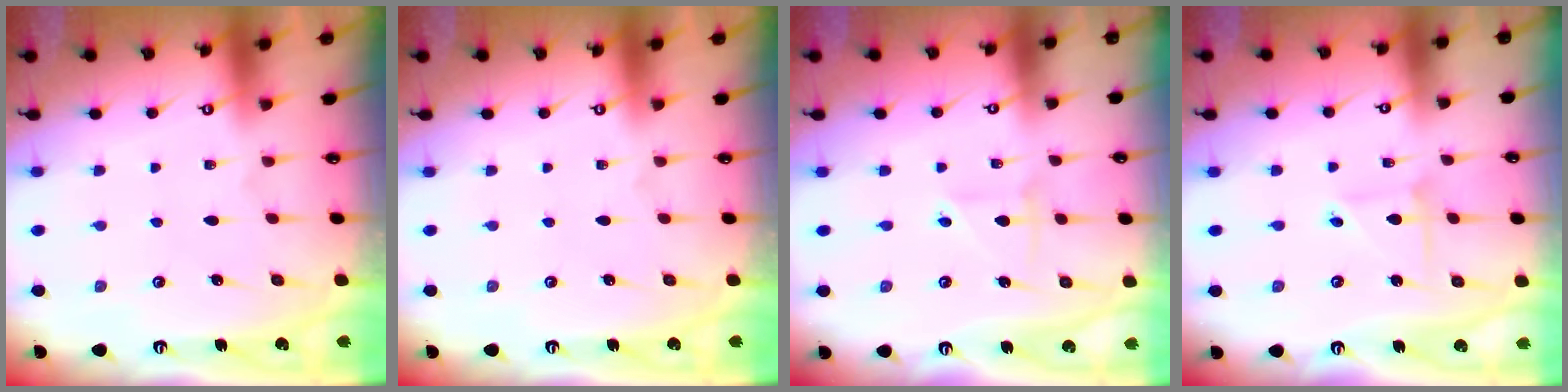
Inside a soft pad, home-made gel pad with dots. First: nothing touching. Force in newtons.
{"total": 0.0}
{"total": 3.3, "press": 3.3, "slide": 0.3}
{"total": 2.4, "press": 2.4, "slide": 0.3}